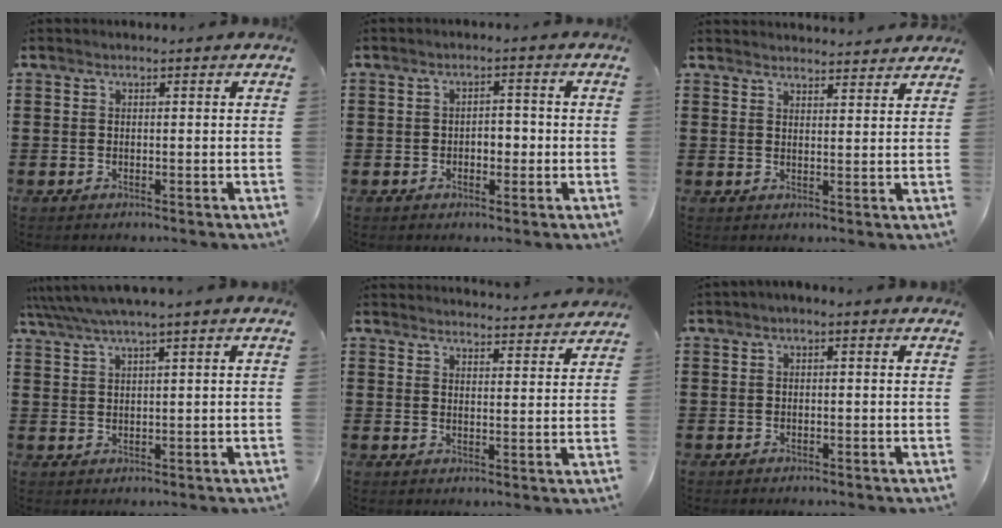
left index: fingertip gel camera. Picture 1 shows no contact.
{"total": 2.5, "force": [-0.8, 1.6, 1.7], "torque": [-0.038, 0.006, -0.020]}
{"total": 2.8, "force": [2.8, 0.0, -0.1], "torque": [0.001, -0.014, 0.052]}
{"total": 2.7, "force": [1.7, -0.1, 2.1], "torque": [-0.045, 0.000, 0.029]}
{"total": 3.5, "force": [3.5, -0.3, 0.0], "torque": [-0.002, -0.024, 0.062]}
{"total": 0.9, "force": [-0.7, 0.3, 0.6], "torque": [-0.011, -0.003, -0.013]}